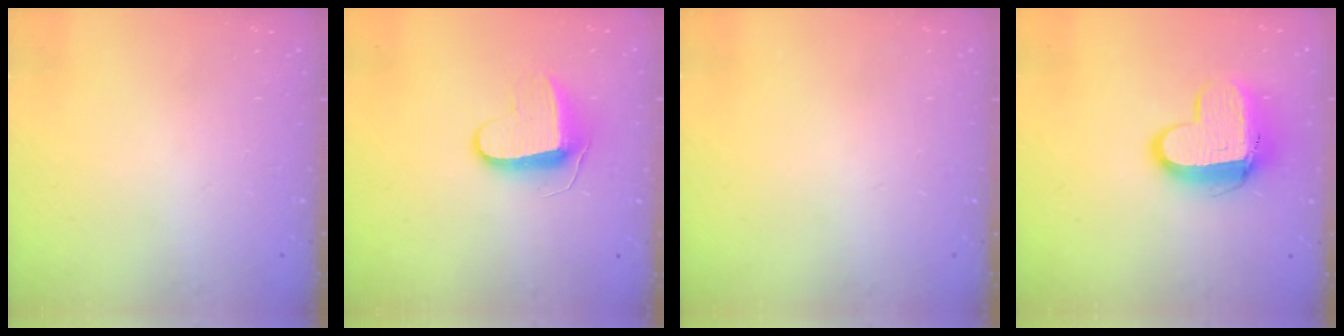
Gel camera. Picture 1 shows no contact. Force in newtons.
{"total": 9.0, "press": 8.9, "slide": 0.7}
{"total": 0.0}
{"total": 12.4, "press": 12.4, "slide": 1.2}